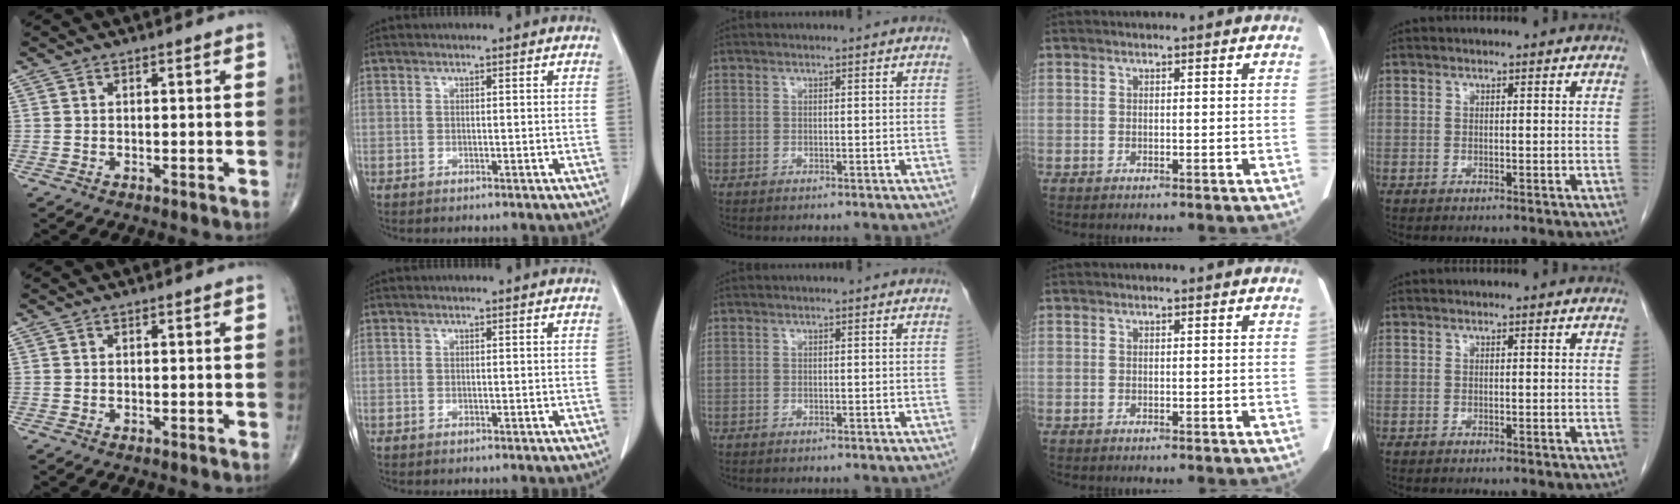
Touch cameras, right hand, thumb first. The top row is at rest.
{}